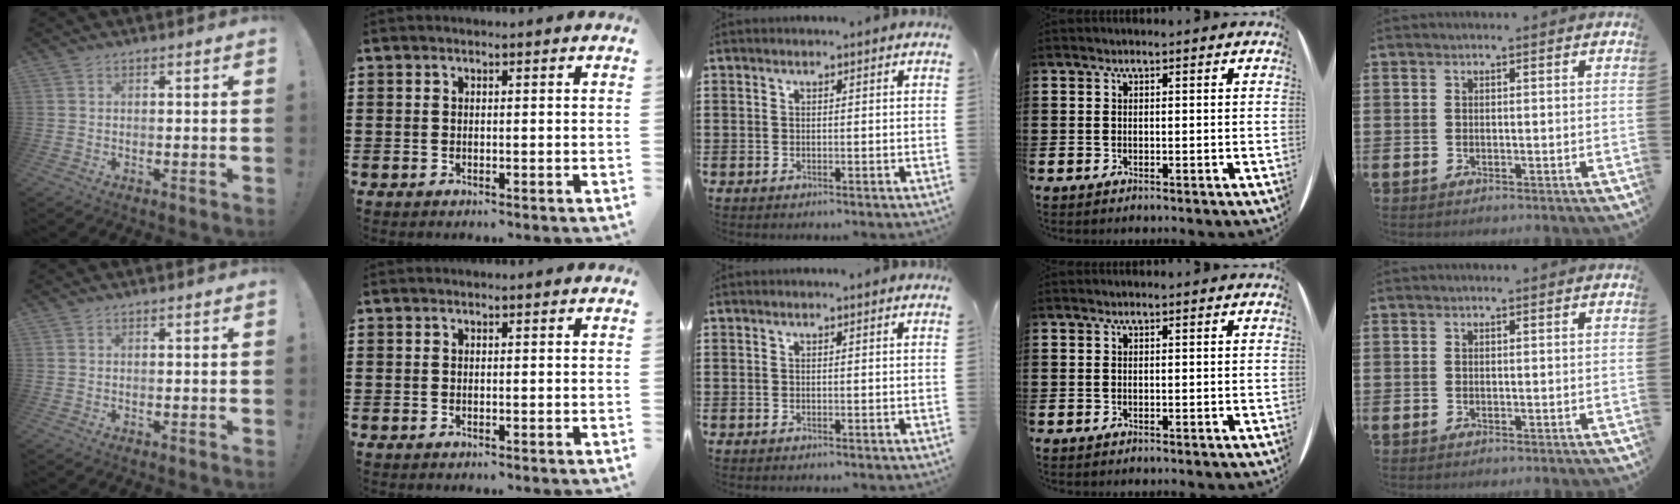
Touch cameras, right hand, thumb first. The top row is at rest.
{}